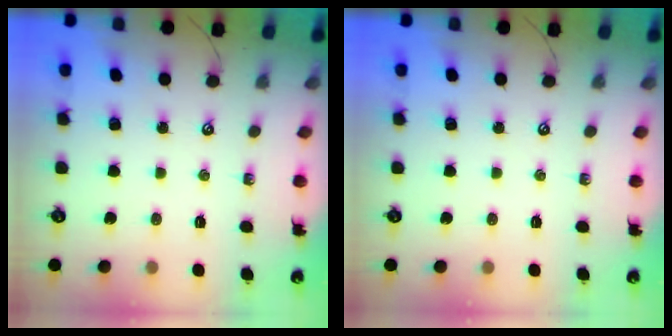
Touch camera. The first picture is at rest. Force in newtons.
{"total": 0.0}